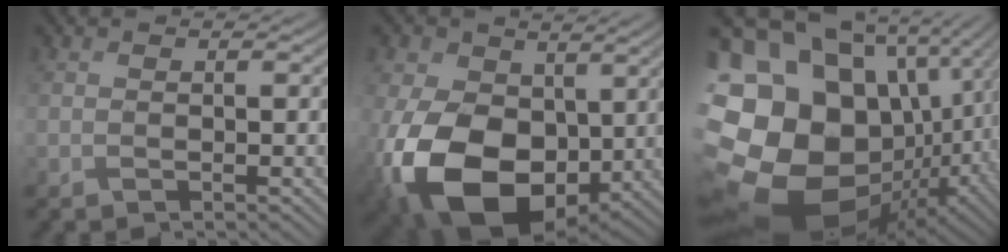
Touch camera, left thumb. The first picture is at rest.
{"total": 16.8, "force": [-1.7, 11.8, 11.8], "torque": [-0.280, -0.031, -0.029]}
{"total": 21.7, "force": [-3.3, 17.2, 12.9], "torque": [-0.291, -0.040, -0.030]}